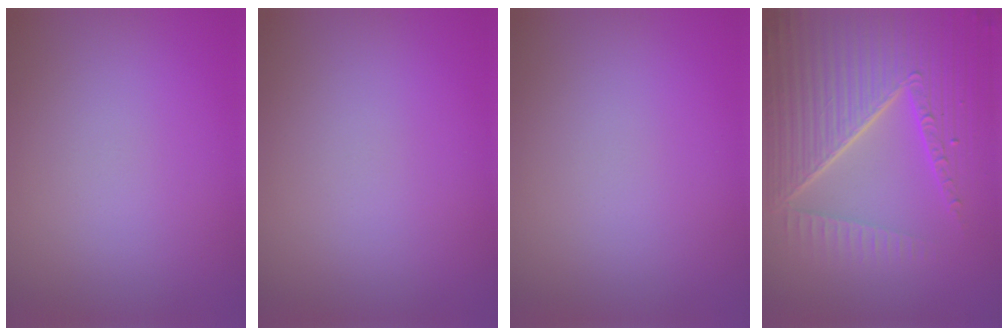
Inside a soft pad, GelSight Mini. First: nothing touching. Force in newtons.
{"total": 0.0}
{"total": 0.0}
{"total": 8.7, "press": 6.1, "slide": 6.2}